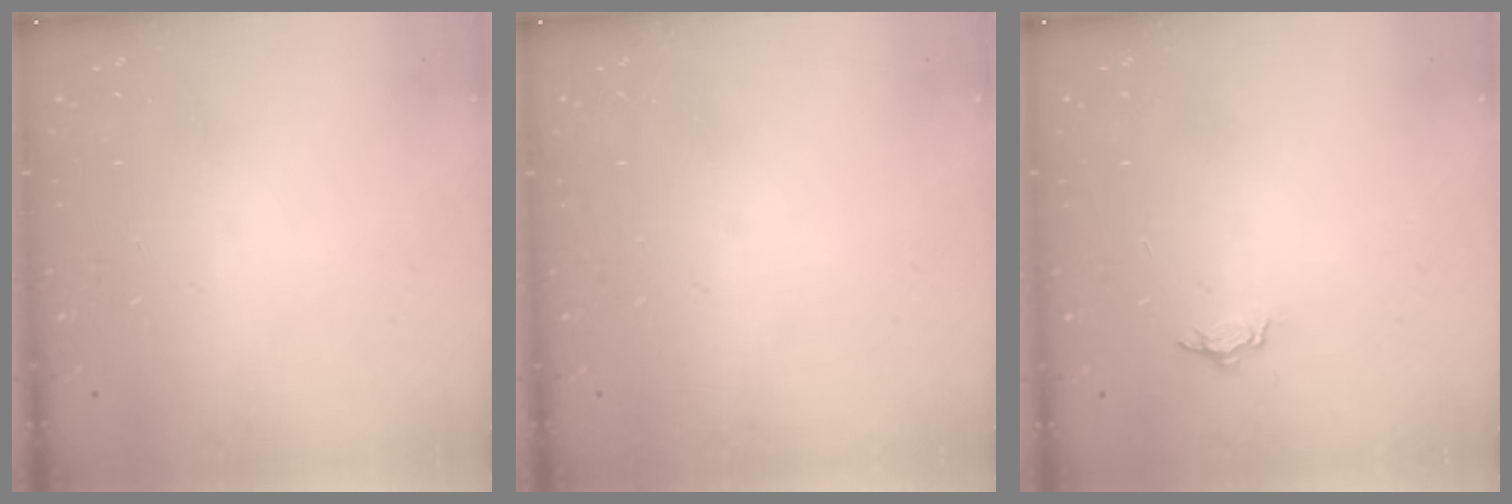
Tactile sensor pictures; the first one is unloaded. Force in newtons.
{"total": 0.0}
{"total": 4.0, "press": 4.0, "slide": 0.6}